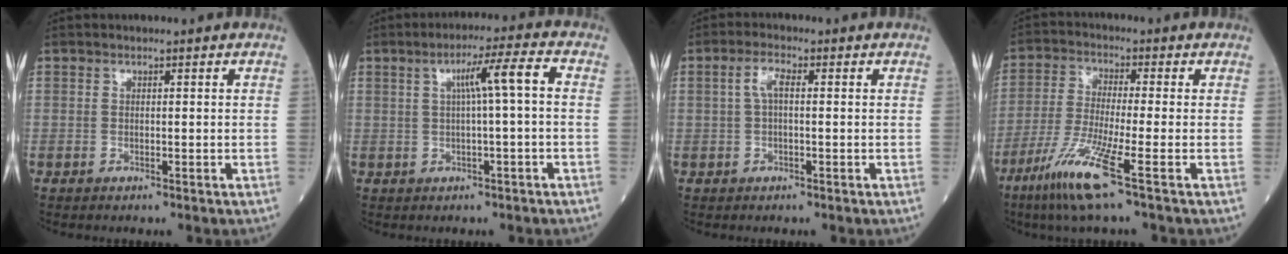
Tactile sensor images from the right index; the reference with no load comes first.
{"total": 5.9, "force": [0.8, -0.3, 5.9], "torque": [-0.099, 0.014, 0.014]}
{"total": 2.9, "force": [0.4, 0.9, 2.7], "torque": [-0.059, 0.011, 0.010]}
{"total": 9.8, "force": [-5.3, -1.1, 8.2], "torque": [-0.170, -0.033, -0.108]}